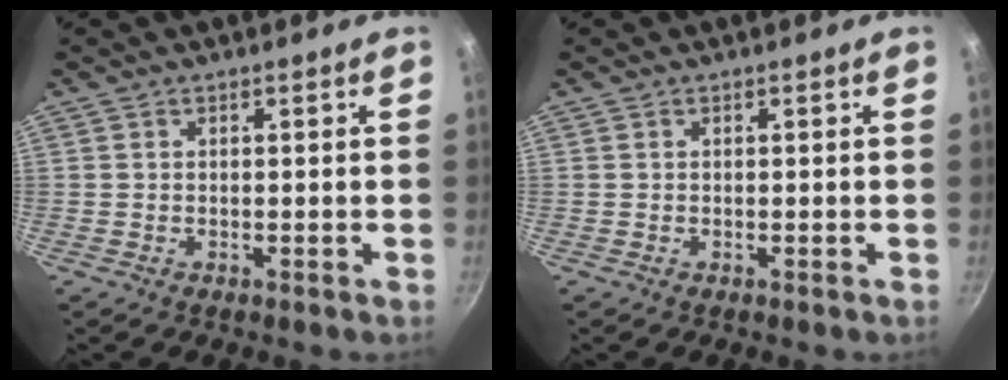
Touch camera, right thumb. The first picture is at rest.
{"total": 0.0}